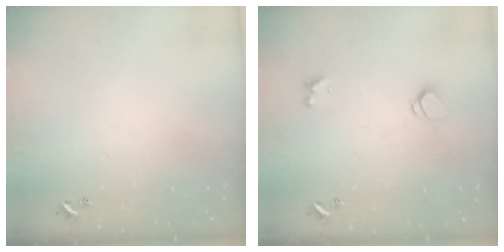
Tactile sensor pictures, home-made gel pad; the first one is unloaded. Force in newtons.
{"total": 1.3, "press": 1.2, "slide": 0.4}